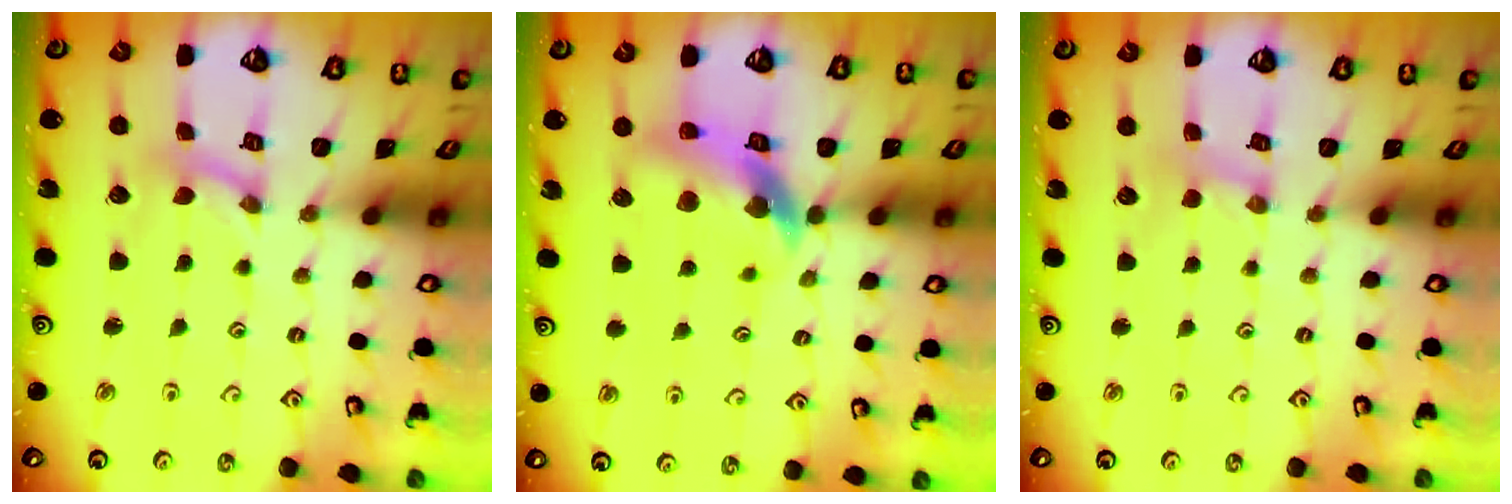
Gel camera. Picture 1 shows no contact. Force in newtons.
{"total": 11.9, "press": 11.8, "slide": 1.7}
{"total": 2.0, "press": 2.0, "slide": 0.3}